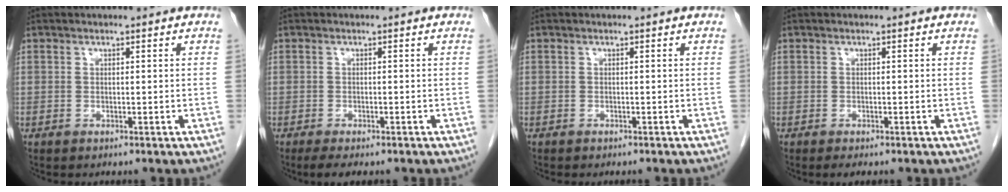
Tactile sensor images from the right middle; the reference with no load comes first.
{"total": 3.9, "force": [-3.0, 1.2, 2.3], "torque": [-0.036, -0.011, -0.042]}
{"total": 2.0, "force": [-1.8, 0.5, 0.8], "torque": [-0.016, -0.004, -0.019]}
{"total": 1.7, "force": [-1.3, 0.5, 0.9], "torque": [-0.011, -0.004, -0.015]}